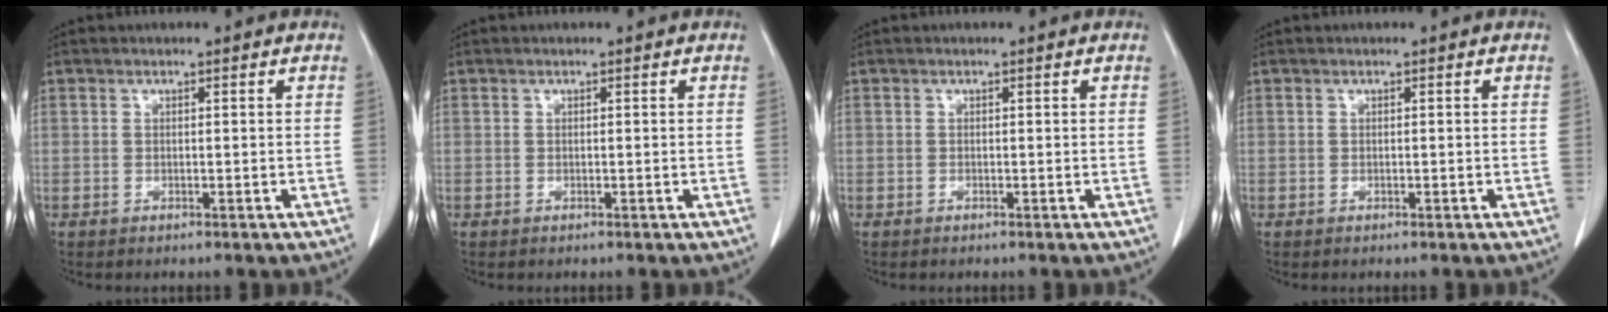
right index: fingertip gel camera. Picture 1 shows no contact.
{"total": 0.0}
{"total": 0.0}
{"total": 0.0}